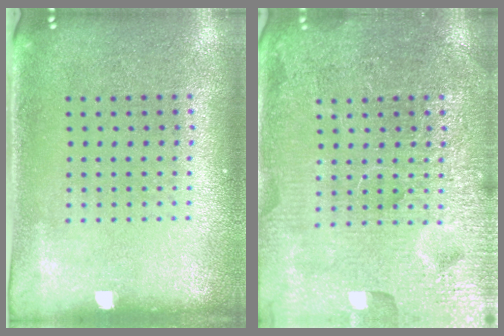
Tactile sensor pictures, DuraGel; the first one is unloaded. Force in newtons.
{"total": 7.2, "press": 7.2, "slide": 1.0}